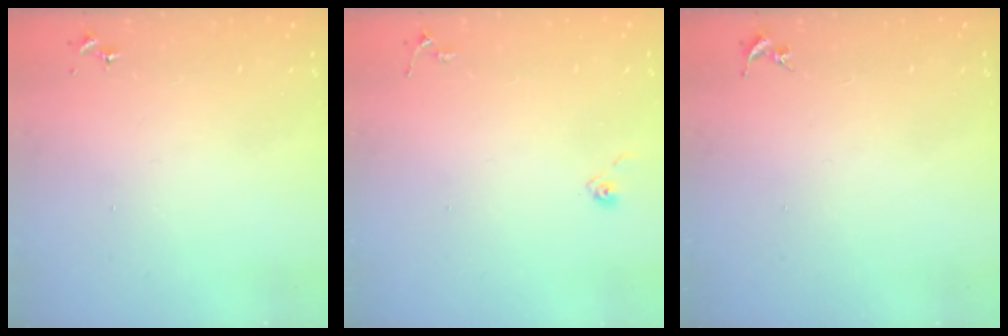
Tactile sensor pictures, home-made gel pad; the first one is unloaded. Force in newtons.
{"total": 4.8, "press": 4.8, "slide": 0.4}
{"total": 0.0}